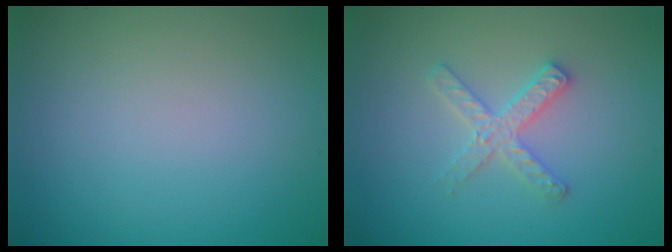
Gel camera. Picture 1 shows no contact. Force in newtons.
{"total": 2.6, "press": 2.5, "slide": 0.4}